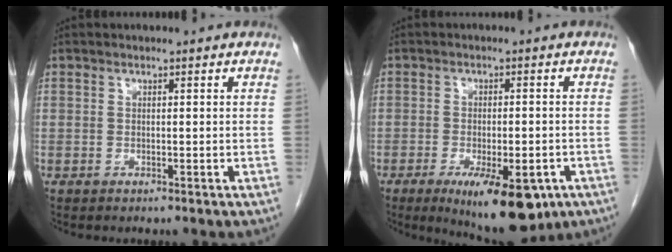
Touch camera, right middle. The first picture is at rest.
{"total": 11.9, "force": [-6.5, 4.0, 9.1], "torque": [-0.123, -0.012, -0.088]}